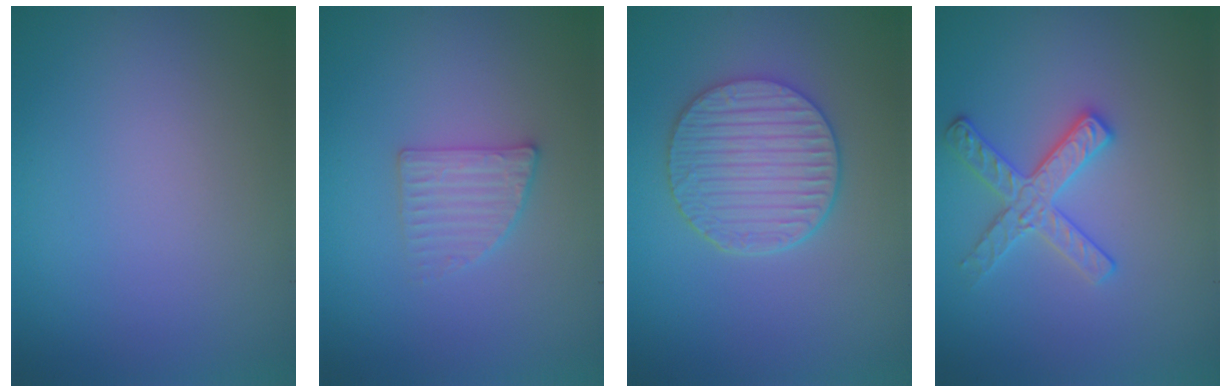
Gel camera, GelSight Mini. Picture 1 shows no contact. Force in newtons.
{"total": 2.3, "press": 2.2, "slide": 0.5}
{"total": 5.2, "press": 4.3, "slide": 2.9}
{"total": 2.9, "press": 2.8, "slide": 0.6}